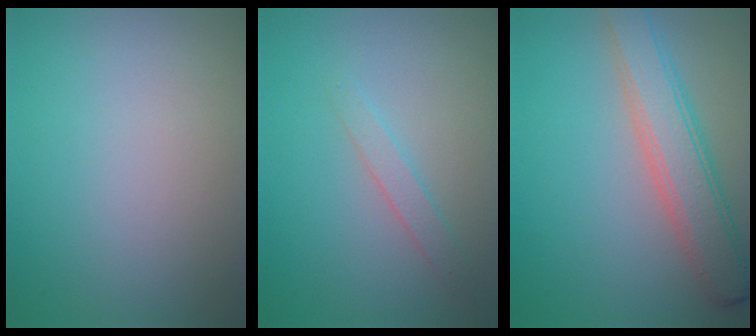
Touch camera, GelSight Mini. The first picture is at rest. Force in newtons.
{"total": 1.4, "press": 1.4, "slide": 0.1}
{"total": 4.8, "press": 4.8, "slide": 0.2}